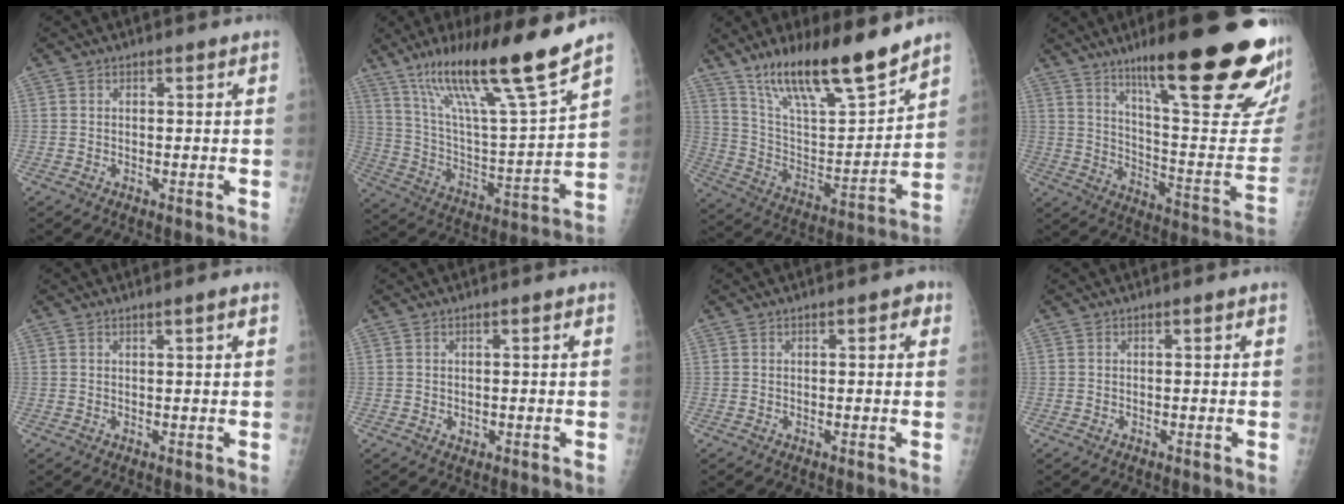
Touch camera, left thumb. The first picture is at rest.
{"total": 22.0, "force": [15.1, 1.5, 15.9], "torque": [-0.251, -0.063, 0.269]}
{"total": 20.1, "force": [15.3, 4.2, 12.3], "torque": [-0.182, -0.078, 0.276]}
{"total": 31.4, "force": [18.8, 5.5, 24.6], "torque": [-0.273, -0.069, 0.287]}
{"total": 1.2, "force": [0.7, -0.1, 1.0], "torque": [-0.017, -0.002, 0.012]}
{"total": 1.0, "force": [-0.1, 0.7, 0.6], "torque": [-0.003, 0.000, 0.001]}
{"total": 2.2, "force": [0.9, 1.0, 1.8], "torque": [-0.016, 0.002, 0.008]}
{"total": 0.0}